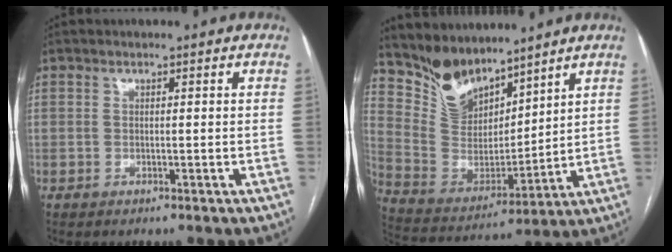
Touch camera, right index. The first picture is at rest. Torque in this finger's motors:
{"motor_torque": [0.43, 0.58, 0.09, 0.03]}